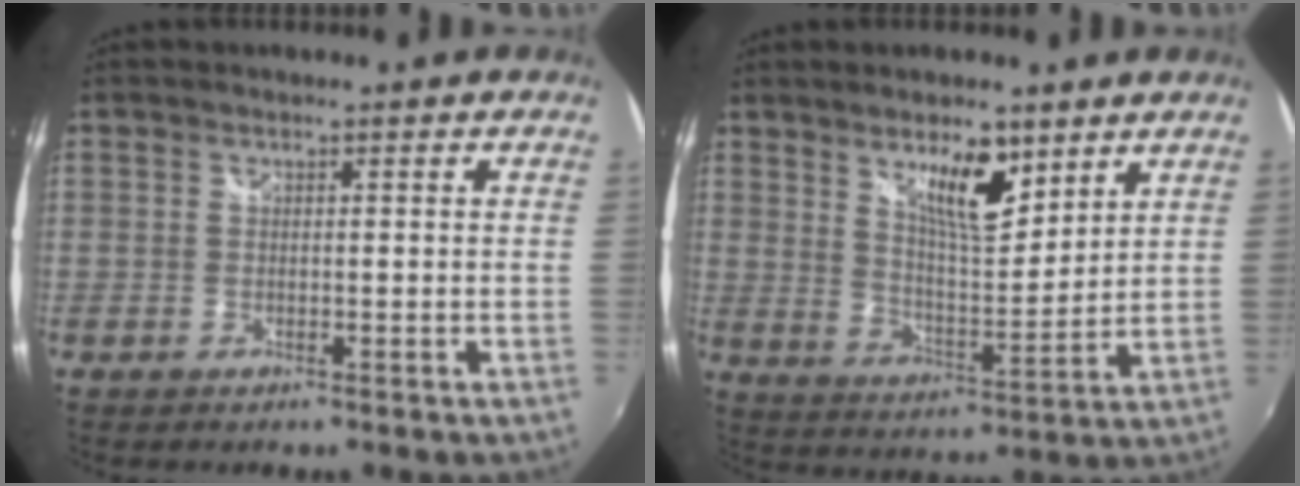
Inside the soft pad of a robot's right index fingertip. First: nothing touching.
{"total": 10.0, "force": [6.3, 3.0, 7.2], "torque": [-0.113, -0.004, 0.113]}